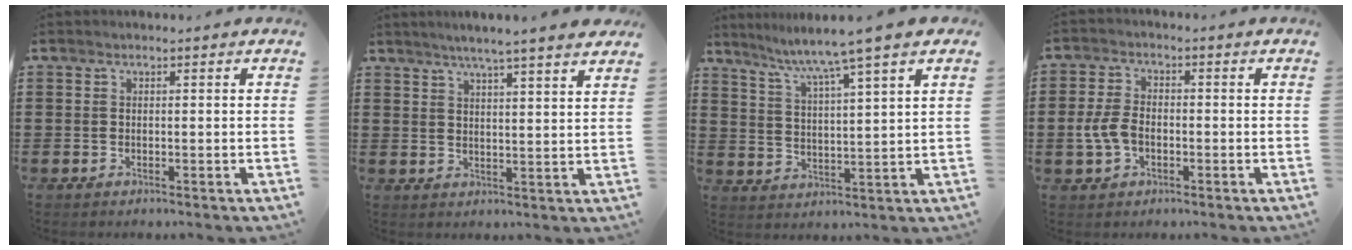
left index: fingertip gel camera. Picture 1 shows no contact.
{"total": 4.0, "force": [3.8, -0.8, 1.2], "torque": [-0.037, -0.018, 0.065]}
{"total": 6.1, "force": [4.8, -1.4, 3.5], "torque": [-0.086, -0.031, 0.073]}
{"total": 4.9, "force": [-1.0, 3.0, 3.8], "torque": [-0.096, -0.003, -0.025]}